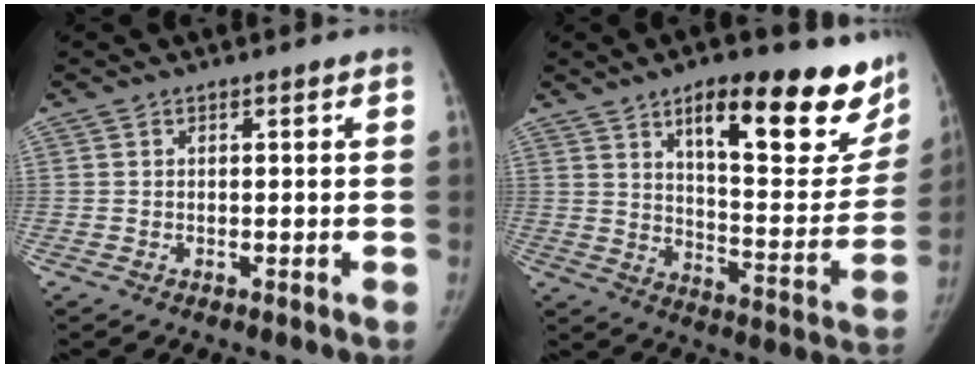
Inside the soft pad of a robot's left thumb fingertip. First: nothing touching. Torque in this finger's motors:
{"motor_torque": [0.84, 0.93, 1.47, -1.30, 0.13]}